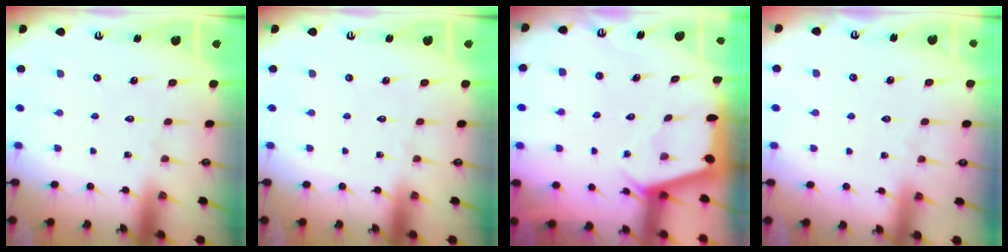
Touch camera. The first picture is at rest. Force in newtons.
{"total": 0.0}
{"total": 2.4, "press": 2.4, "slide": 0.3}
{"total": 3.5, "press": 3.5, "slide": 0.5}